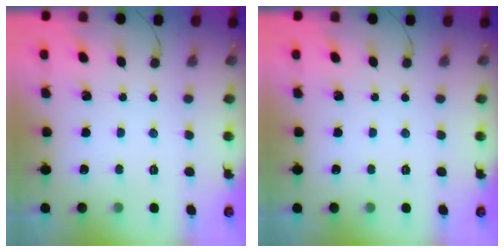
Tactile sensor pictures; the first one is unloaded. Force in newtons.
{"total": 0.0}